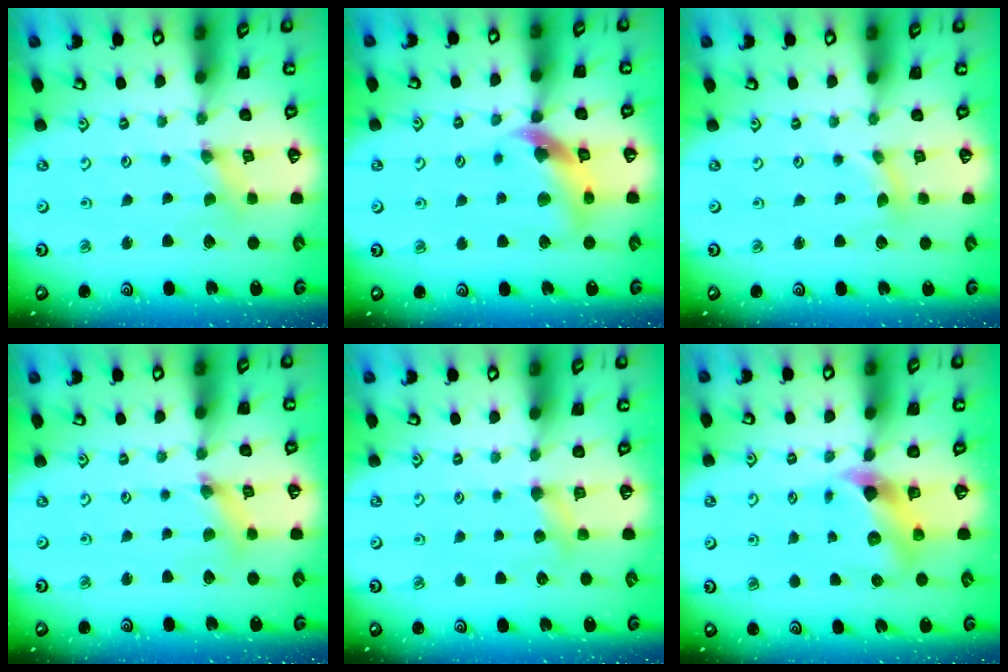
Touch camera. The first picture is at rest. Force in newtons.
{"total": 11.0, "press": 10.9, "slide": 1.5}
{"total": 2.9, "press": 2.8, "slide": 0.4}
{"total": 4.2, "press": 4.2, "slide": 0.5}
{"total": 3.9, "press": 3.9, "slide": 0.5}
{"total": 7.5, "press": 7.4, "slide": 1.0}